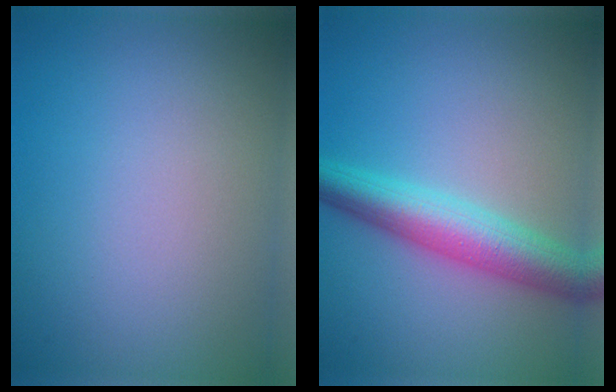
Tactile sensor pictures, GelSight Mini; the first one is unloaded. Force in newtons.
{"total": 5.7, "press": 5.7, "slide": 0.1}